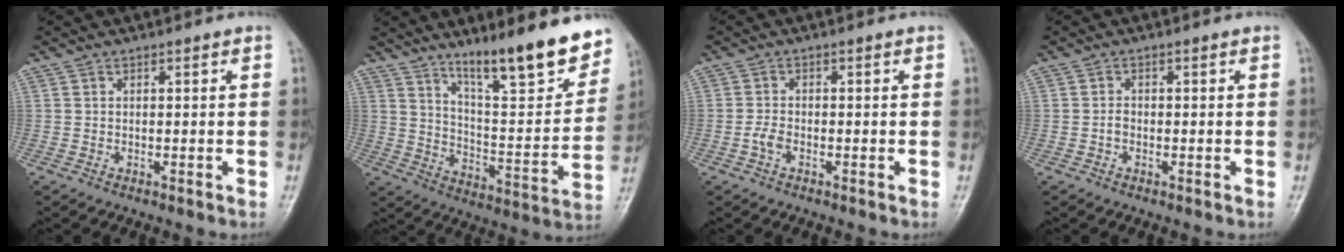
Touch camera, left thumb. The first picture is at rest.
{"total": 18.4, "force": [13.2, 3.9, 12.2], "torque": [-0.142, -0.081, 0.213]}
{"total": 2.0, "force": [-1.0, 1.1, 1.3], "torque": [-0.027, 0.005, -0.023]}
{"total": 1.1, "force": [-0.5, 0.7, 0.6], "torque": [-0.004, 0.004, -0.012]}